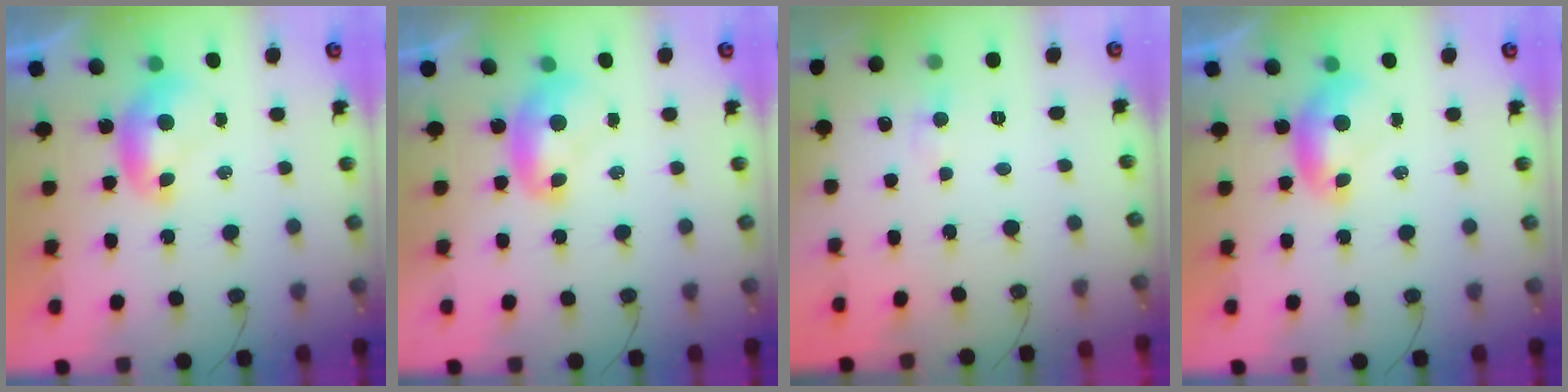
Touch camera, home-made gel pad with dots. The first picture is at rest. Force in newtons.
{"total": 1.5, "press": 1.5, "slide": 0.2}
{"total": 1.4, "press": 1.2, "slide": 0.7}
{"total": 0.0}